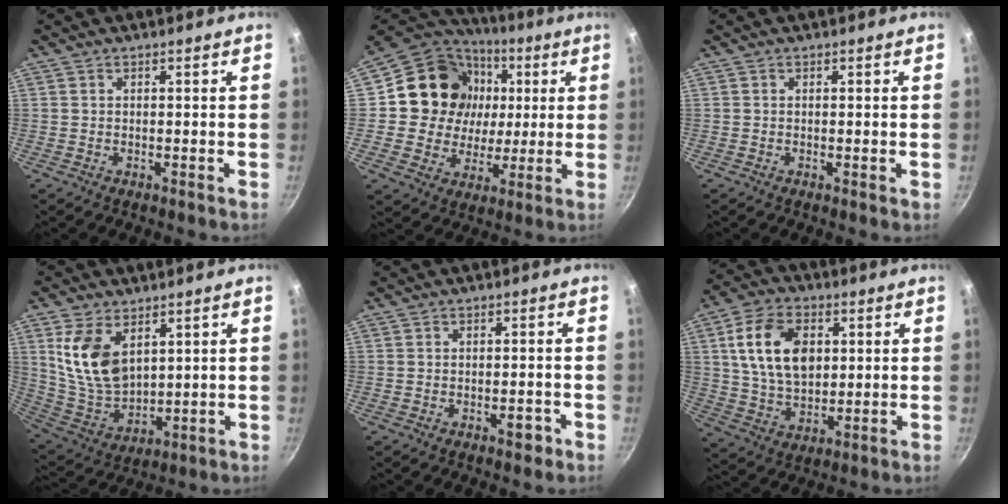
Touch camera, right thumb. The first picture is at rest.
{"total": 18.4, "force": [3.3, 16.5, 7.4], "torque": [-0.115, 0.009, 0.054]}
{"total": 0.6, "force": [-0.1, 0.1, 0.5], "torque": [-0.008, -0.001, -0.002]}
{"total": 13.0, "force": [4.8, 7.9, 9.1], "torque": [-0.158, -0.039, 0.109]}
{"total": 2.4, "force": [-1.3, 1.2, 1.7], "torque": [-0.015, 0.014, -0.015]}
{"total": 14.8, "force": [3.4, 9.8, 10.6], "torque": [-0.171, -0.005, 0.063]}